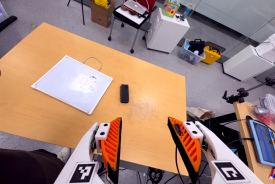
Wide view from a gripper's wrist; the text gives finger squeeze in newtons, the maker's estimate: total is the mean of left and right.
{"total": 0.0}